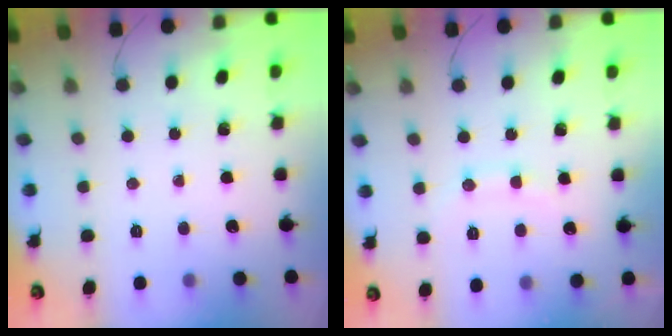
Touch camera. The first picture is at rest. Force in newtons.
{"total": 8.0, "press": 7.9, "slide": 0.9}